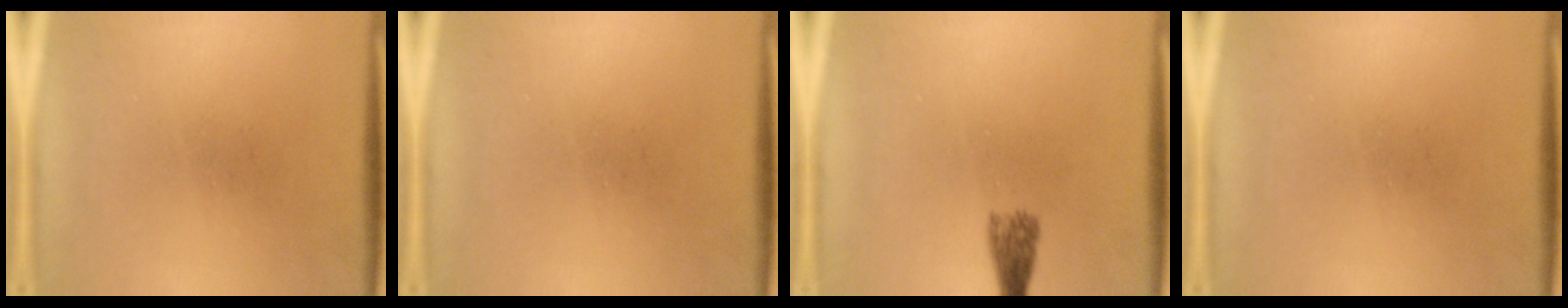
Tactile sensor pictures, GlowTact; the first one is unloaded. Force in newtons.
{"total": 0.0}
{"total": 2.7}
{"total": 0.0}